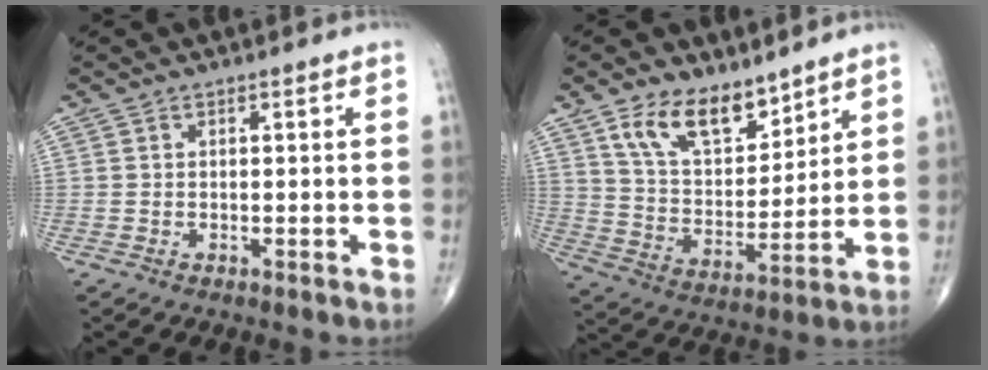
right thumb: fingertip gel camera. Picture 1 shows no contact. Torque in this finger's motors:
{"motor_torque": [-1.01, 1.20, 0.33, 0.57, 0.07]}